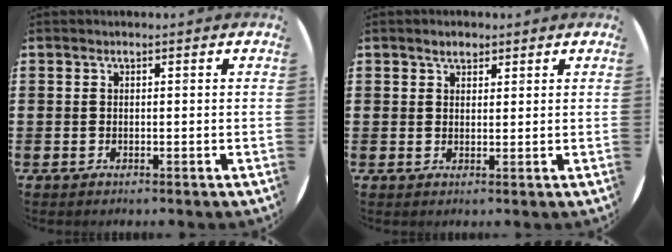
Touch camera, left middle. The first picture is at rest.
{"total": 1.8, "force": [1.5, 0.9, 0.5], "torque": [-0.004, 0.002, 0.027]}